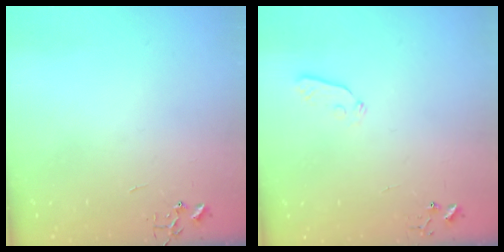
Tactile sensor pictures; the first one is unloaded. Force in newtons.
{"total": 3.9, "press": 3.8, "slide": 0.8}